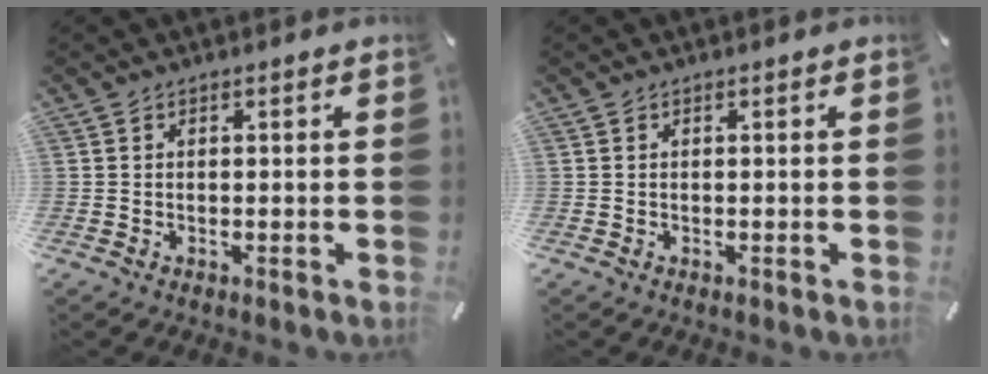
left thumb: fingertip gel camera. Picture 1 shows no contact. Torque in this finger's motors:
{"motor_torque": [-0.01, 0.01, 0.00, 0.04, 0.00]}